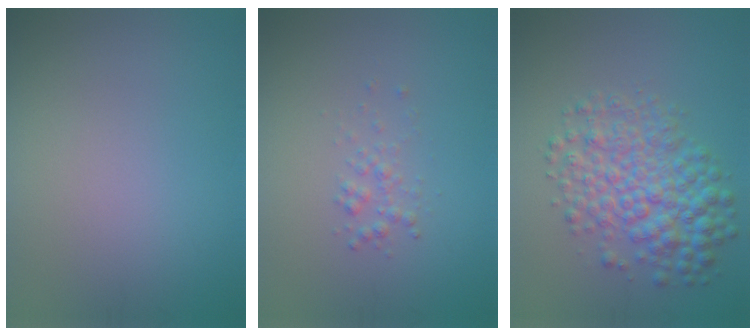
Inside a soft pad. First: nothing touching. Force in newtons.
{"total": 1.1, "press": 1.1, "slide": 0.1}
{"total": 6.2, "press": 6.2, "slide": 0.1}